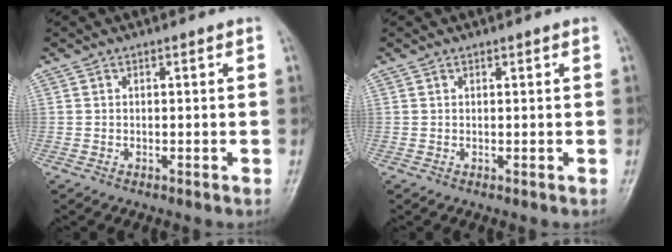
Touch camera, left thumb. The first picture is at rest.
{"total": 0.0}